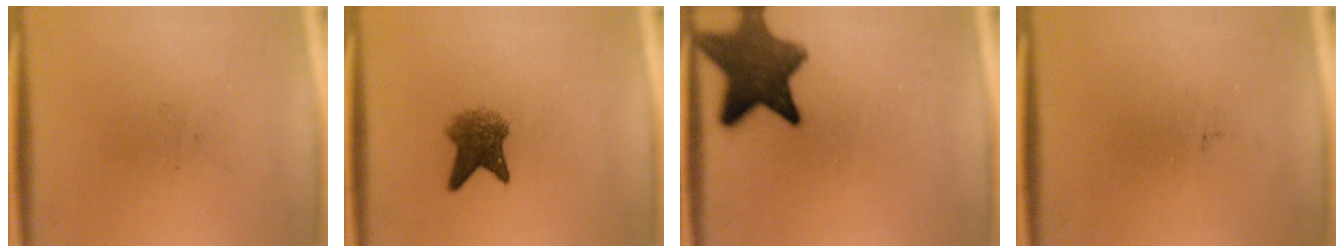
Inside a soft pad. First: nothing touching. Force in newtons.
{"total": 4.9}
{"total": 10.5}
{"total": 0.0}